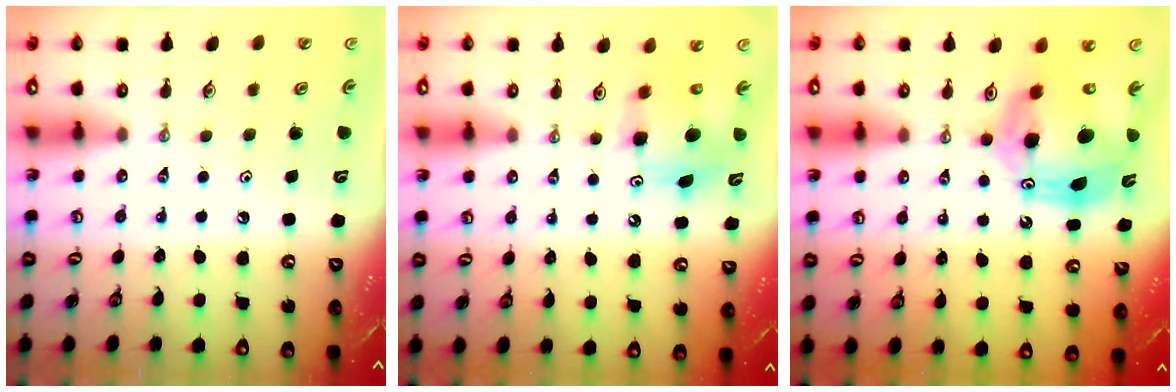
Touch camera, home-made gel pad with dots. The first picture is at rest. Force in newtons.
{"total": 7.7, "press": 7.7, "slide": 0.3}
{"total": 15.3, "press": 15.2, "slide": 1.5}